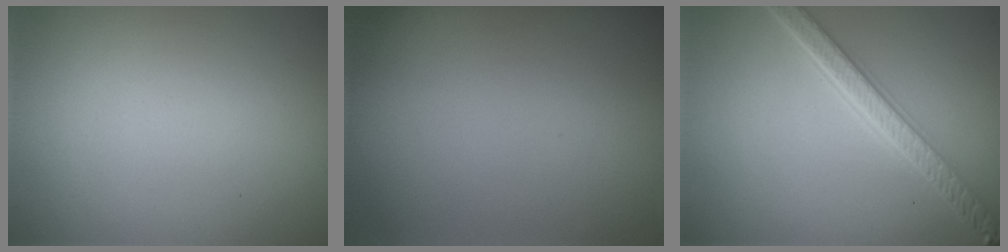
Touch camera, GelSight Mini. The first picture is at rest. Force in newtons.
{"total": 0.0}
{"total": 4.9, "press": 3.8, "slide": 3.1}